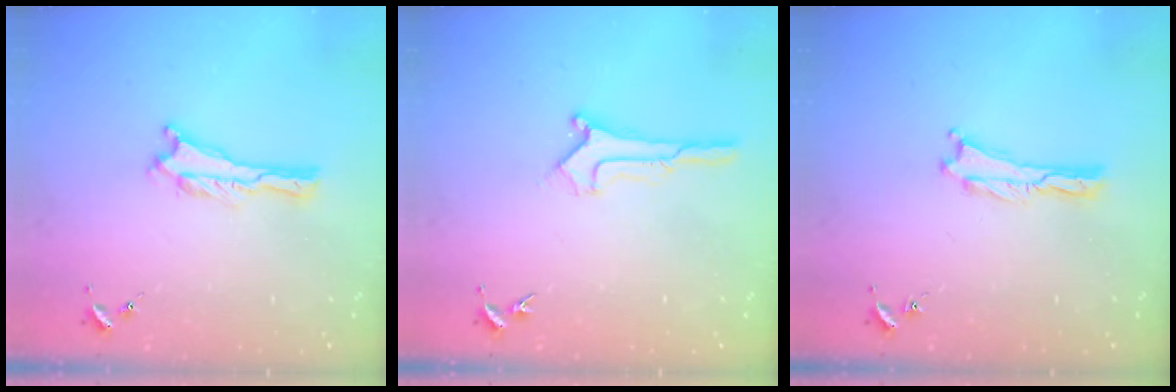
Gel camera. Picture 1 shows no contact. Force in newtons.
{"total": 0.9, "press": 0.9, "slide": 0.1}
{"total": 0.0}